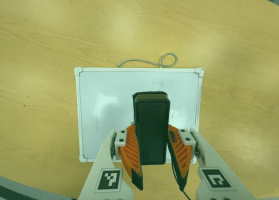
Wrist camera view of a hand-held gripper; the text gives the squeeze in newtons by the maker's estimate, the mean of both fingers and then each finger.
{"total": 8.6, "left": 7.6, "right": 9.6}